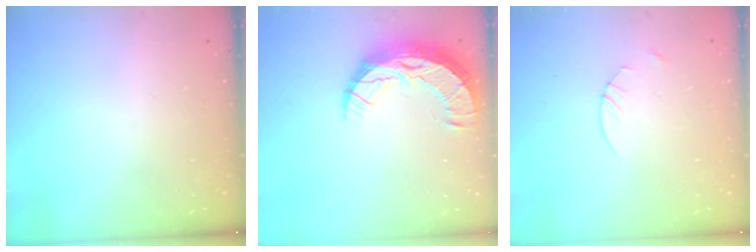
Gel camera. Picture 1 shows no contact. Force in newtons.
{"total": 13.0, "press": 13.0, "slide": 0.9}
{"total": 1.4, "press": 1.4, "slide": 0.2}